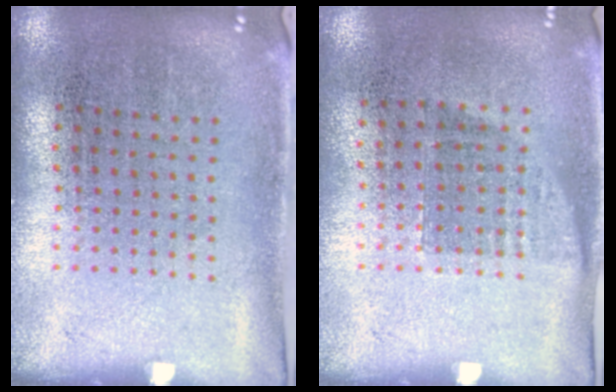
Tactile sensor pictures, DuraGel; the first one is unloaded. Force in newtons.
{"total": 0.7, "press": 0.6, "slide": 0.3}